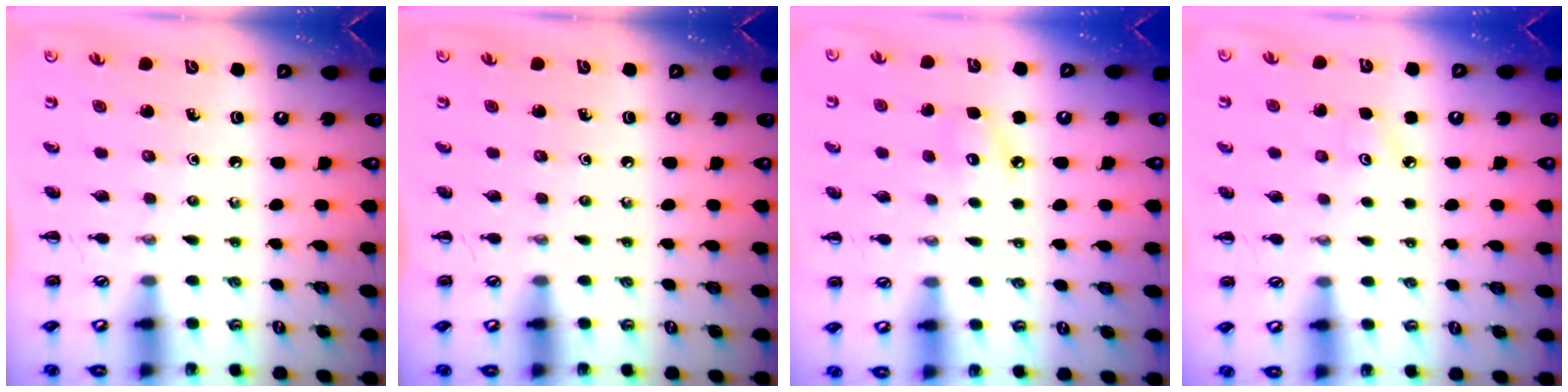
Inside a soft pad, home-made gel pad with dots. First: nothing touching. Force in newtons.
{"total": 0.0}
{"total": 4.2, "press": 4.0, "slide": 1.3}
{"total": 2.8, "press": 2.7, "slide": 0.8}